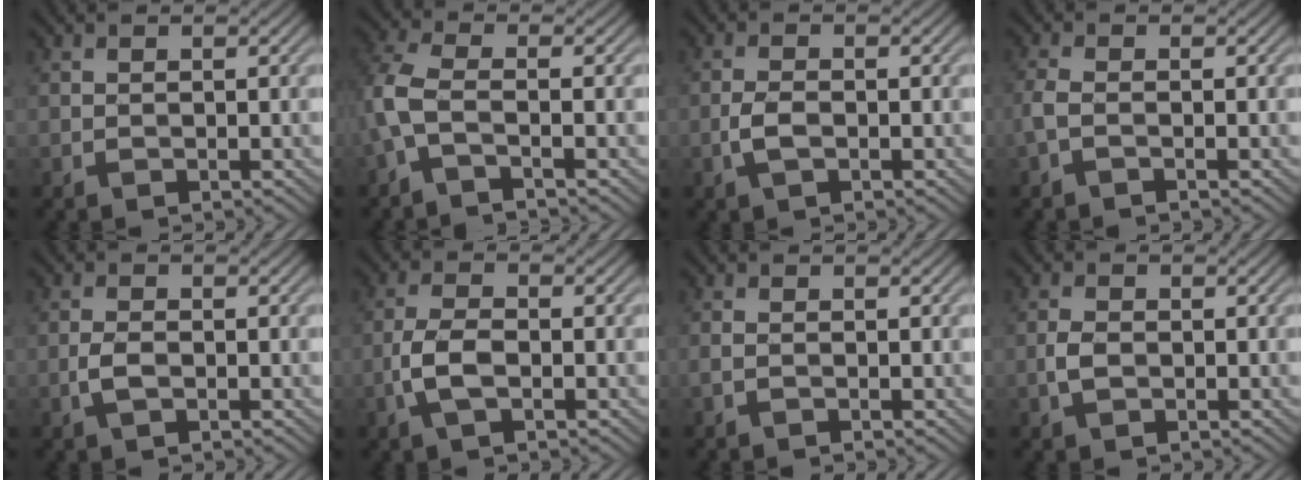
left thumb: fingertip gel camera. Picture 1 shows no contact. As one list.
[{"total": 4.5, "force": [-1.7, 1.5, 3.9], "torque": [-0.103, 0.003, -0.049]}, {"total": 2.5, "force": [-0.9, 1.0, 2.1], "torque": [-0.047, 0.001, -0.022]}, {"total": 2.0, "force": [-0.9, 0.6, 1.7], "torque": [-0.048, 0.001, -0.026]}, {"total": 2.1, "force": [-0.8, 0.9, 1.7], "torque": [-0.039, 0.002, -0.019]}, {"total": 4.3, "force": [-1.5, 1.8, 3.6], "torque": [-0.086, 0.002, -0.038]}, {"total": 0.9, "force": [-0.4, 0.1, 0.7], "torque": [-0.020, 0.001, -0.012]}, {"total": 2.2, "force": [-0.6, 1.3, 1.6], "torque": [-0.039, 0.003, -0.015]}]